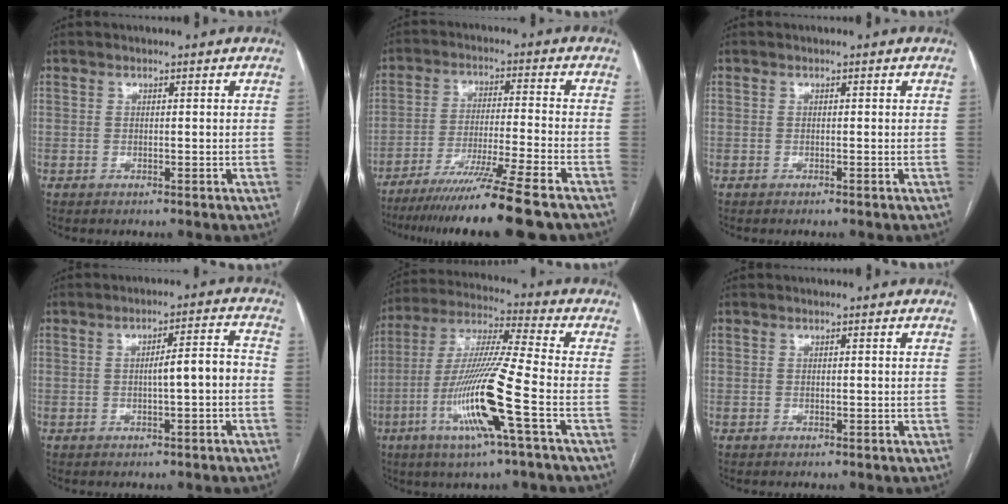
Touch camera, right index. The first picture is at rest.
{"total": 15.7, "force": [-12.4, -1.6, 9.5], "torque": [-0.156, -0.045, -0.200]}
{"total": 0.0}
{"total": 5.2, "force": [-0.8, 0.5, 5.1], "torque": [-0.076, 0.020, -0.009]}
{"total": 15.8, "force": [-5.6, -0.6, 14.7], "torque": [-0.302, -0.013, -0.112]}
{"total": 0.0}